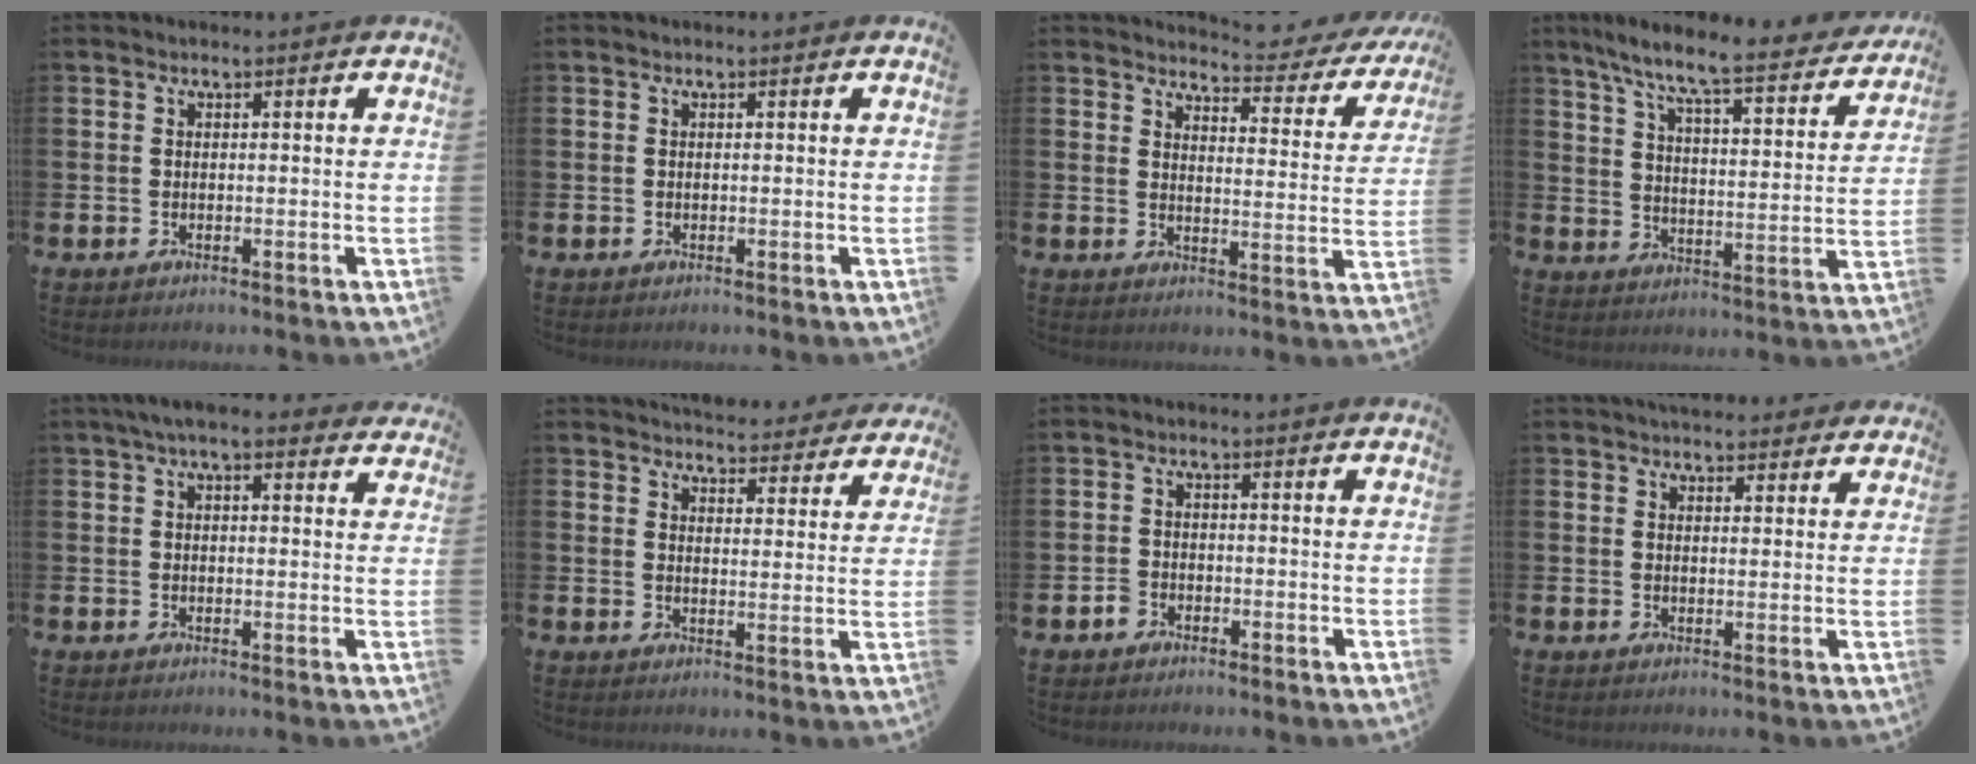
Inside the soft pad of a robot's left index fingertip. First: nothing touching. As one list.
[{"total": 0.0}, {"total": 3.8, "force": [3.6, 0.8, 0.9], "torque": [-0.018, -0.032, 0.053]}, {"total": 8.2, "force": [7.2, 0.6, 3.9], "torque": [-0.098, -0.055, 0.115]}, {"total": 4.3, "force": [3.6, 1.1, 2.2], "torque": [-0.044, -0.006, 0.065]}, {"total": 5.0, "force": [4.9, 0.9, 0.2], "torque": [-0.005, -0.037, 0.085]}, {"total": 1.6, "force": [-1.2, 1.1, 0.2], "torque": [-0.006, 0.003, -0.026]}, {"total": 4.0, "force": [3.8, 1.2, 0.4], "torque": [0.000, -0.017, 0.069]}]